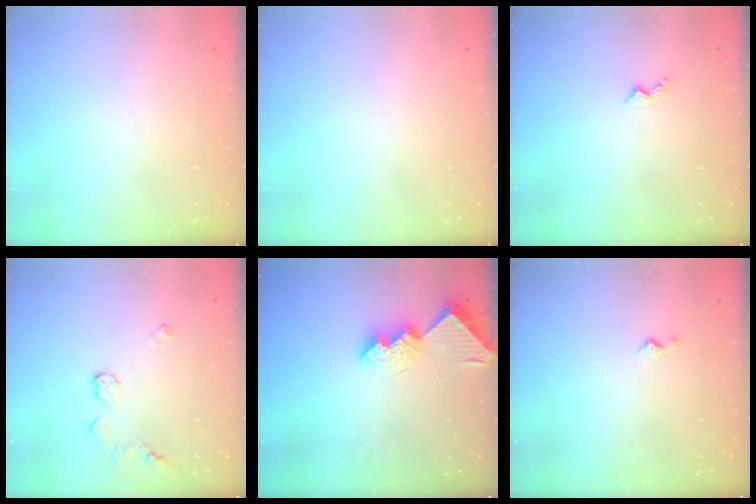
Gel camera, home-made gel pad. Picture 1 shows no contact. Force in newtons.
{"total": 0.0}
{"total": 2.7, "press": 2.6, "slide": 0.5}
{"total": 6.3, "press": 6.3, "slide": 0.5}
{"total": 9.5, "press": 9.5, "slide": 0.1}
{"total": 3.0, "press": 3.0, "slide": 0.5}